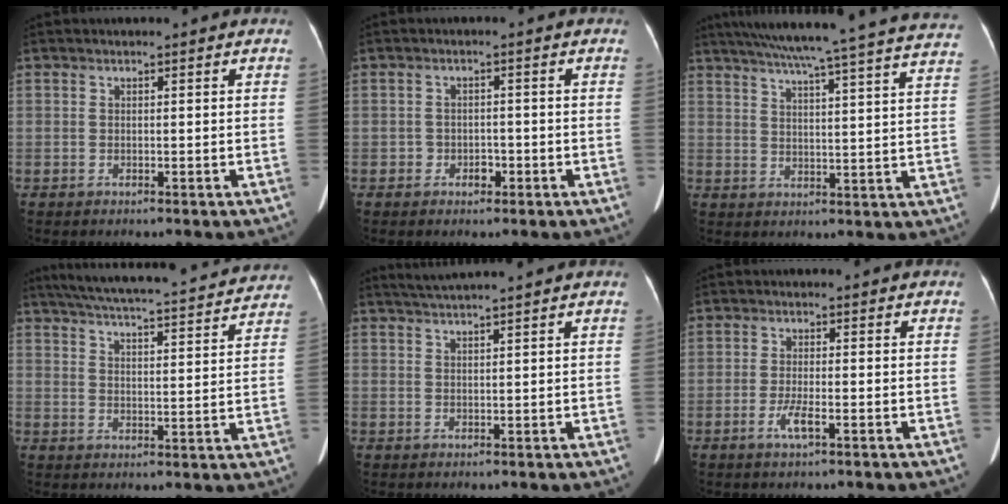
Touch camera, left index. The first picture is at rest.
{"total": 1.8, "force": [-1.0, 1.3, 0.6], "torque": [-0.010, 0.003, -0.016]}
{"total": 29.7, "force": [26.8, -0.1, 12.9], "torque": [-0.210, -0.043, 0.328]}
{"total": 25.1, "force": [22.9, 3.0, 9.8], "torque": [-0.168, -0.007, 0.290]}
{"total": 6.1, "force": [5.4, -1.0, 2.8], "torque": [-0.050, 0.029, 0.079]}
{"total": 2.7, "force": [-1.3, 0.3, 2.3], "torque": [-0.052, -0.005, -0.027]}